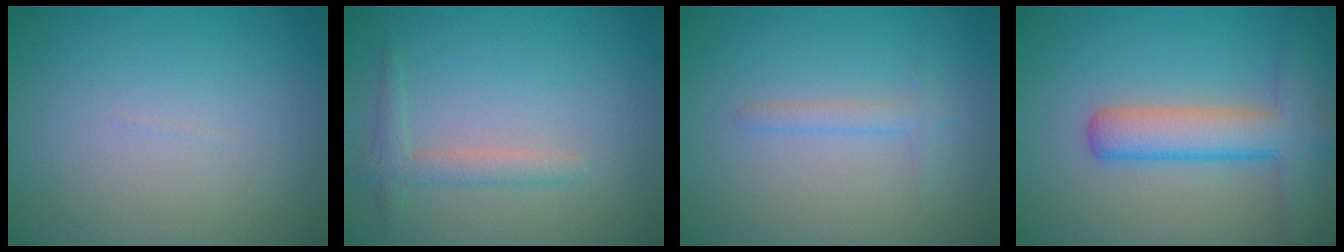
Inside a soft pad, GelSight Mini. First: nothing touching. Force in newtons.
{"total": 1.9, "press": 1.9, "slide": 0.0}
{"total": 1.2, "press": 1.2, "slide": 0.1}
{"total": 5.8, "press": 5.8, "slide": 0.3}